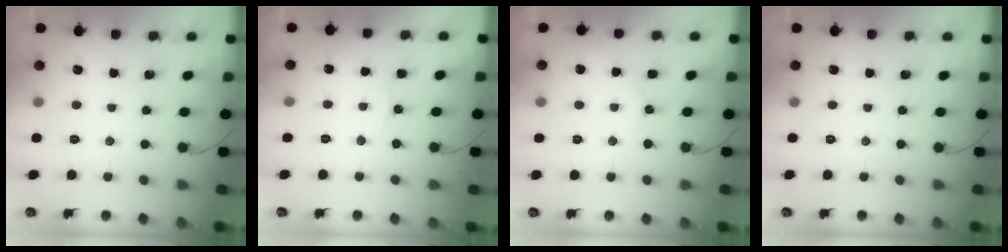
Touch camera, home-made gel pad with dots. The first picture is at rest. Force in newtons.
{"total": 5.6, "press": 5.5, "slide": 0.4}
{"total": 5.7, "press": 5.7, "slide": 0.7}
{"total": 0.0}